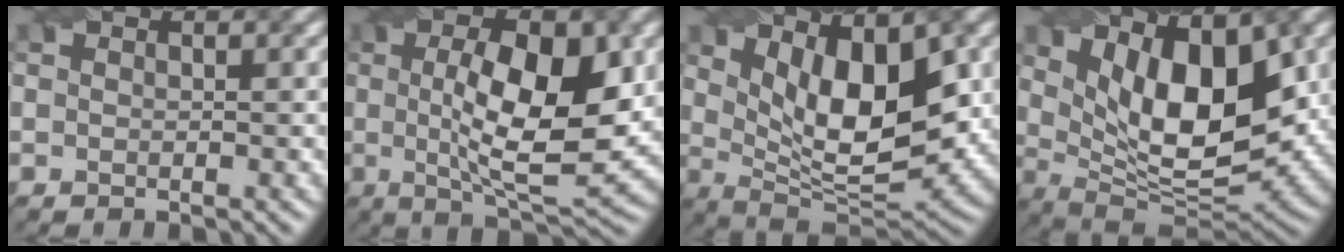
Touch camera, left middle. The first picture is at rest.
{"total": 10.5, "force": [0.9, 3.4, 9.9], "torque": [-0.147, -0.001, 0.019]}
{"total": 10.4, "force": [2.6, 4.5, 9.0], "torque": [-0.134, -0.010, 0.044]}
{"total": 11.5, "force": [3.3, 5.2, 9.7], "torque": [-0.146, -0.008, 0.057]}